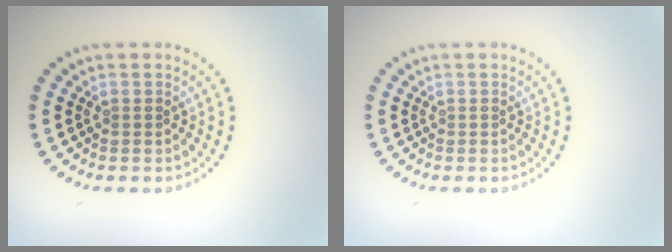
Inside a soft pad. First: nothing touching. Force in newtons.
{"total": 0.0}